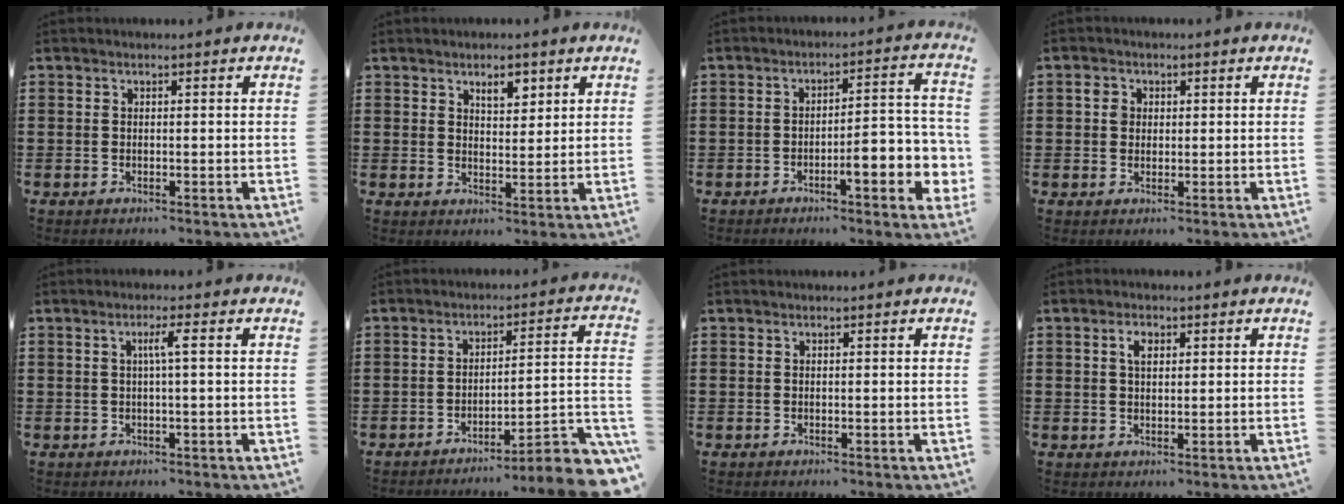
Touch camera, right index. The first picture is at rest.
{"total": 3.6, "force": [2.4, 1.7, 2.1], "torque": [-0.032, 0.001, 0.039]}
{"total": 7.2, "force": [-2.9, 1.7, 6.4], "torque": [-0.087, -0.013, -0.052]}
{"total": 2.2, "force": [0.5, 1.9, 0.9], "torque": [-0.026, 0.011, 0.007]}
{"total": 2.5, "force": [0.3, -0.2, 2.5], "torque": [-0.047, -0.001, 0.001]}
{"total": 5.3, "force": [-4.3, -0.1, 3.1], "torque": [-0.049, -0.018, -0.086]}
{"total": 0.0}
{"total": 2.3, "force": [0.8, 1.2, 1.7], "torque": [-0.038, 0.008, 0.013]}